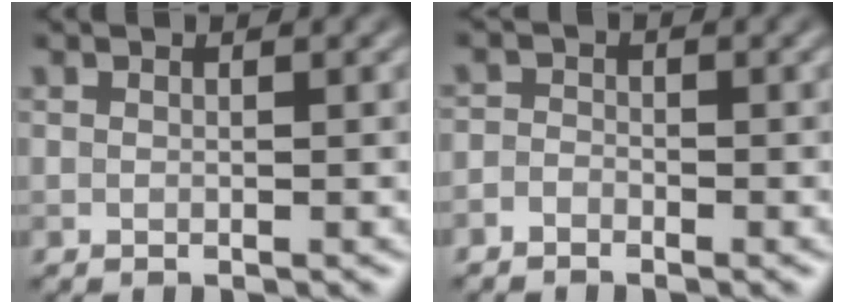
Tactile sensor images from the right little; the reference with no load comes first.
{"total": 1.3, "force": [-1.1, 0.8, 0.3], "torque": [0.005, 0.002, -0.029]}